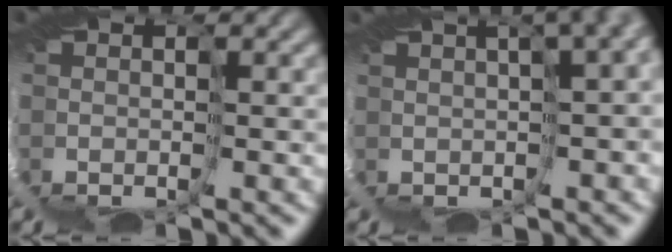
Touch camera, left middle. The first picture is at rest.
{"total": 7.2, "force": [0.8, 1.3, 7.0], "torque": [-0.065, 0.032, 0.031]}